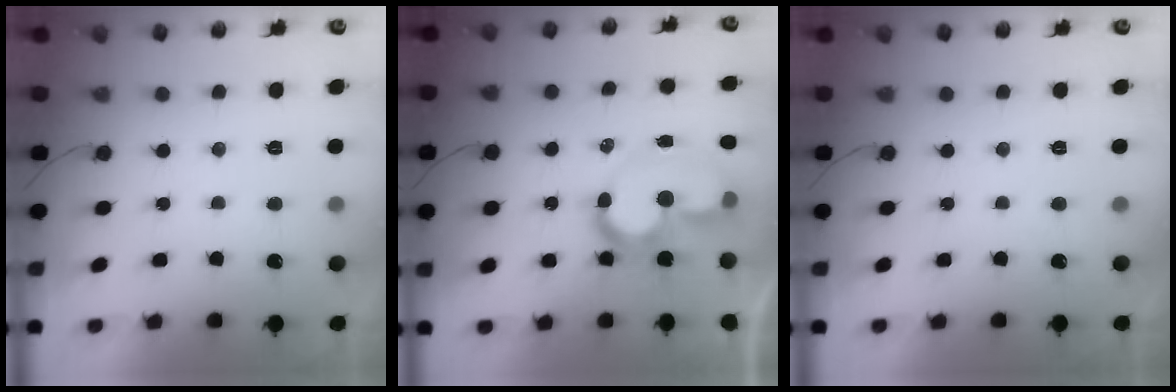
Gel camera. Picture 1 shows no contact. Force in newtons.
{"total": 10.1, "press": 9.8, "slide": 2.4}
{"total": 1.7, "press": 1.7, "slide": 0.1}